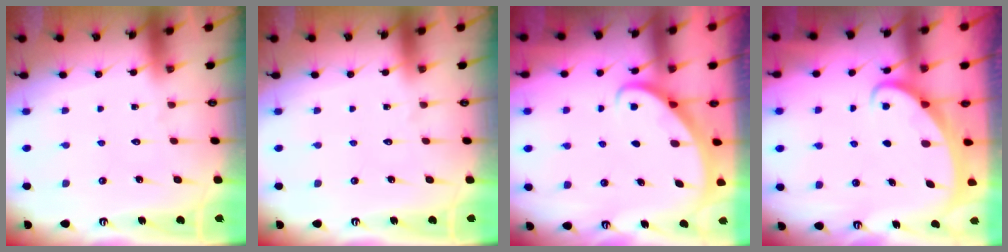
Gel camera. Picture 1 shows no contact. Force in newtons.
{"total": 0.0}
{"total": 2.9, "press": 2.9, "slide": 0.2}
{"total": 2.0, "press": 2.0, "slide": 0.0}